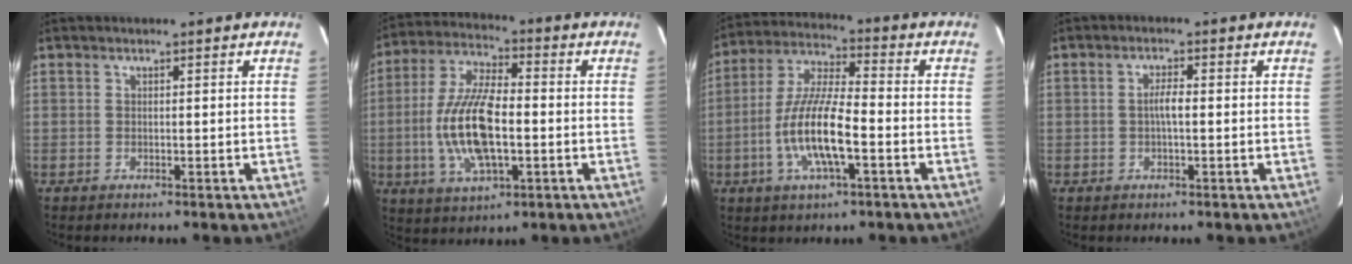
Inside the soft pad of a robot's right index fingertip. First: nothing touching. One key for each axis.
{"total": 15.1, "fx": -2.3, "fy": 6.0, "fz": 13.6, "tx": -0.285, "ty": 0.001, "tz": -0.042}
{"total": 12.8, "fx": -4.1, "fy": 3.2, "fz": 11.7, "tx": -0.244, "ty": -0.005, "tz": -0.080}
{"total": 2.4, "fx": -0.2, "fy": 0.5, "fz": 2.3, "tx": -0.046, "ty": 0.005, "tz": -0.004}